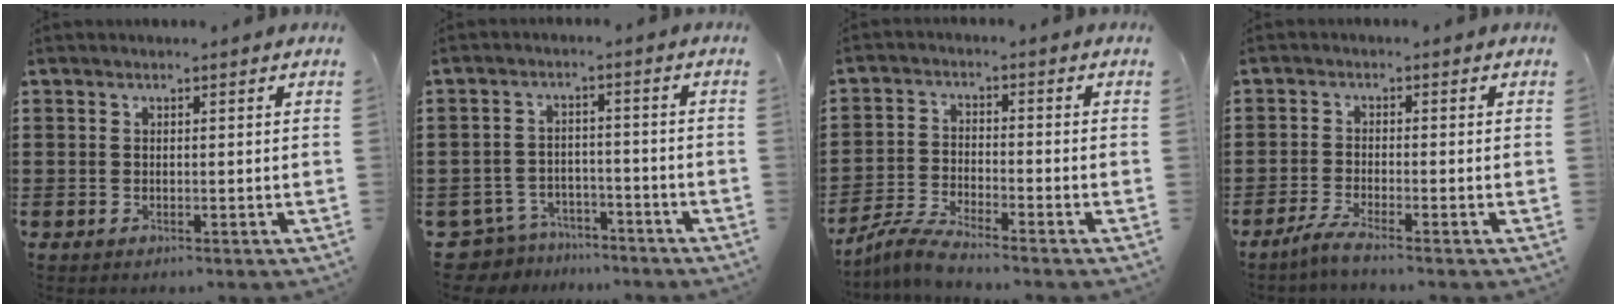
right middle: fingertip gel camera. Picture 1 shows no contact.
{"total": 5.1, "force": [-5.0, 1.2, 0.4], "torque": [-0.042, -0.001, -0.110]}
{"total": 4.8, "force": [-4.5, -0.1, 1.7], "torque": [-0.050, -0.011, -0.091]}
{"total": 2.7, "force": [-2.2, -0.4, 1.5], "torque": [-0.041, -0.008, -0.044]}